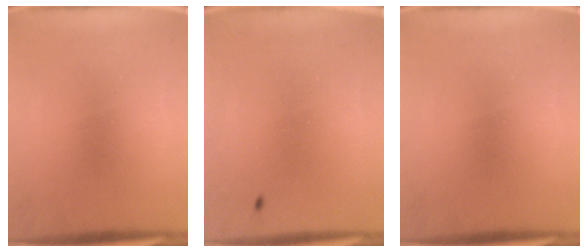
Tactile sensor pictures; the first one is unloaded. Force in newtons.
{"total": 0.8}
{"total": 0.0}